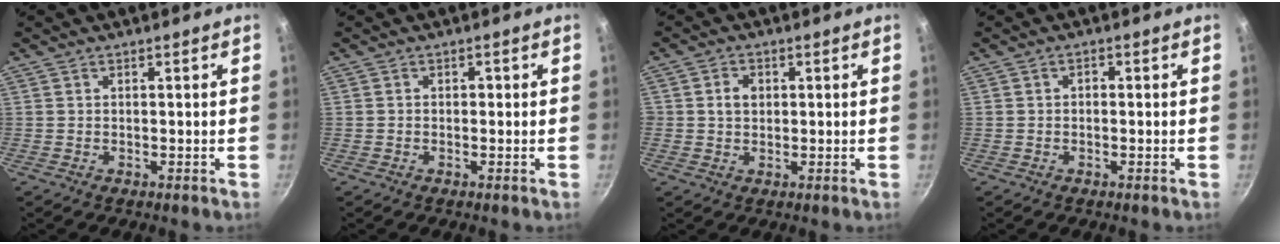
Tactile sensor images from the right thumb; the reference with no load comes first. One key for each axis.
{"total": 0.7, "fx": -0.1, "fy": 0.6, "fz": 0.4, "tx": -0.003, "ty": 0.003, "tz": -0.003}
{"total": 4.5, "fx": 0.6, "fy": 3.7, "fz": 2.5, "tx": -0.023, "ty": 0.007, "tz": 0.007}
{"total": 1.0, "fx": -0.2, "fy": 0.7, "fz": 0.6, "tx": -0.011, "ty": 0.006, "tz": -0.004}